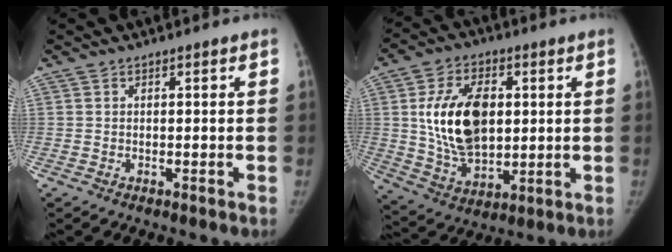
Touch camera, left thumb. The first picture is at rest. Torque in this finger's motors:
{"motor_torque": [2.22, 2.33, 1.47, -1.30, 0.49]}